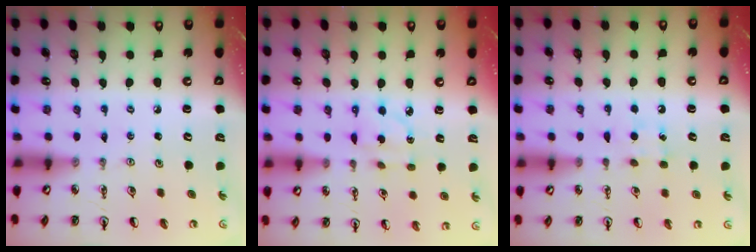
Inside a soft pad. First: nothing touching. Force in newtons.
{"total": 4.6, "press": 4.5, "slide": 0.4}
{"total": 5.0, "press": 4.9, "slide": 0.7}